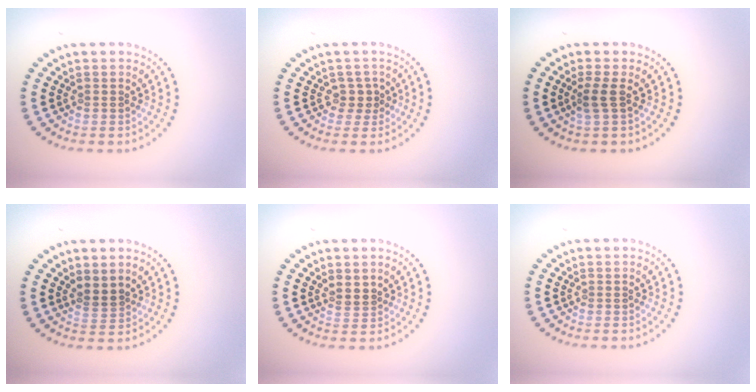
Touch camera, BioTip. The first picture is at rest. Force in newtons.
{"total": 1.4, "press": 1.0, "slide": 1.0}
{"total": 1.6, "press": 1.3, "slide": 0.9}
{"total": 1.8, "press": 1.4, "slide": 1.1}
{"total": 1.4, "press": 1.3, "slide": 0.7}
{"total": 0.0}